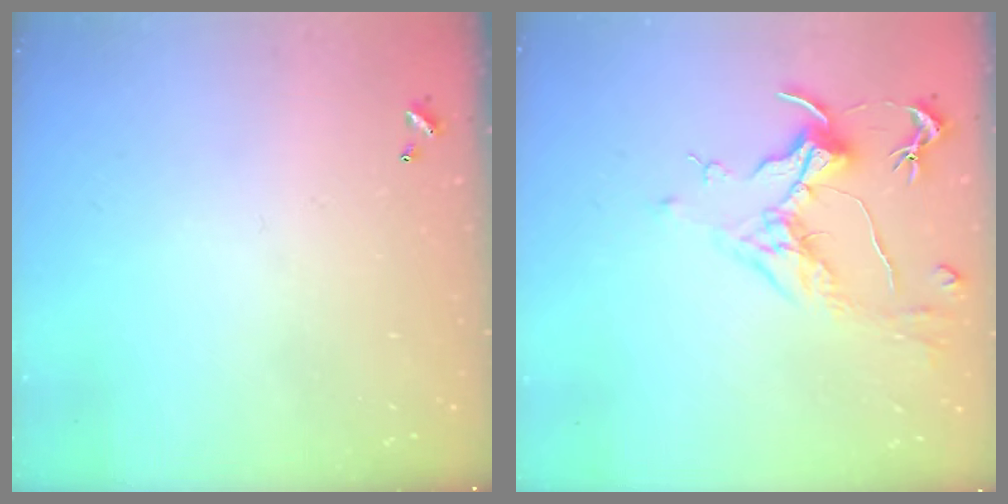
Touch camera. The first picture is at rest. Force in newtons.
{"total": 1.8, "press": 1.6, "slide": 0.9}